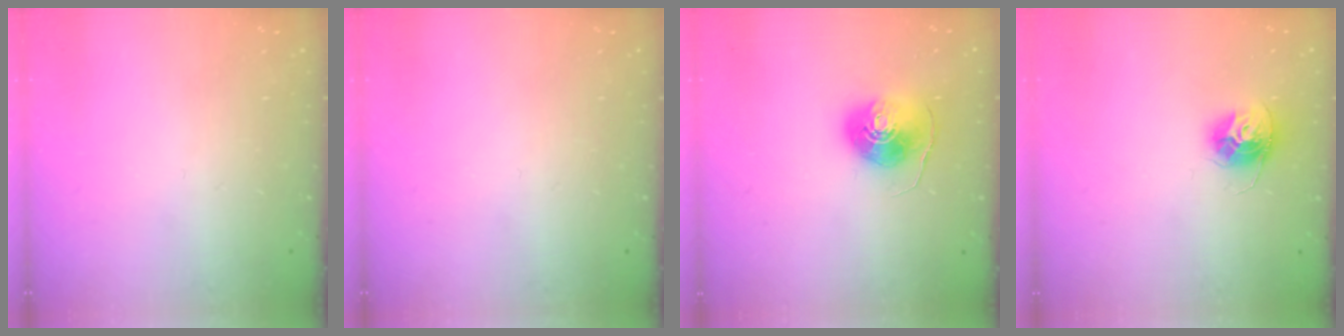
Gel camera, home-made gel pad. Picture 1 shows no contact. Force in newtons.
{"total": 0.0}
{"total": 8.1, "press": 8.1, "slide": 0.3}
{"total": 11.4, "press": 11.3, "slide": 0.8}